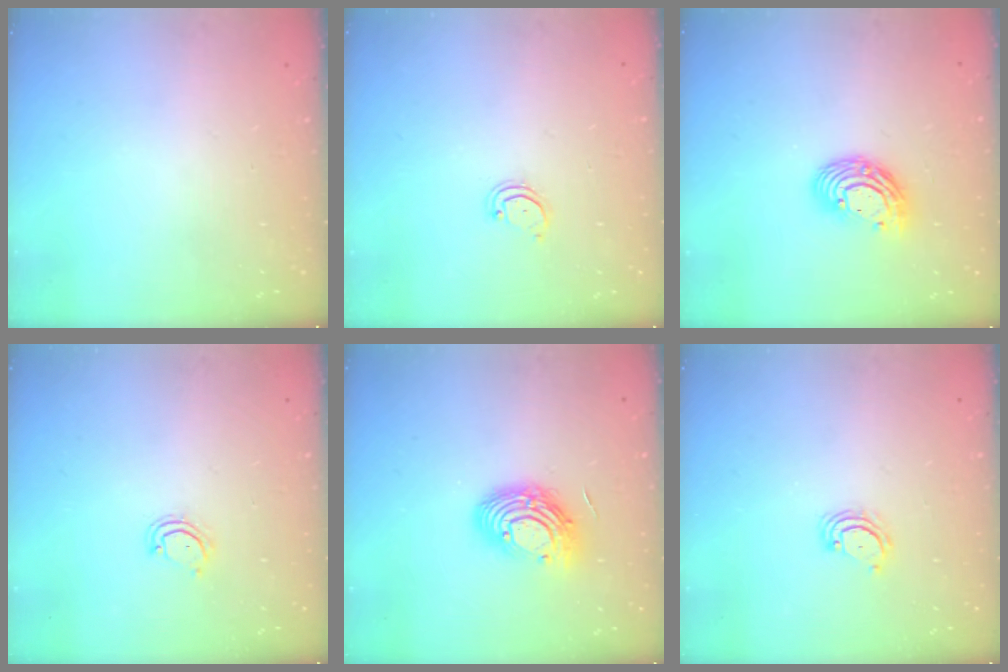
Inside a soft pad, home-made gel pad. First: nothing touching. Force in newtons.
{"total": 2.5, "press": 2.5, "slide": 0.2}
{"total": 10.8, "press": 10.8, "slide": 0.9}
{"total": 3.9, "press": 3.9, "slide": 0.4}
{"total": 12.0, "press": 12.0, "slide": 1.1}
{"total": 3.8, "press": 3.8, "slide": 0.5}